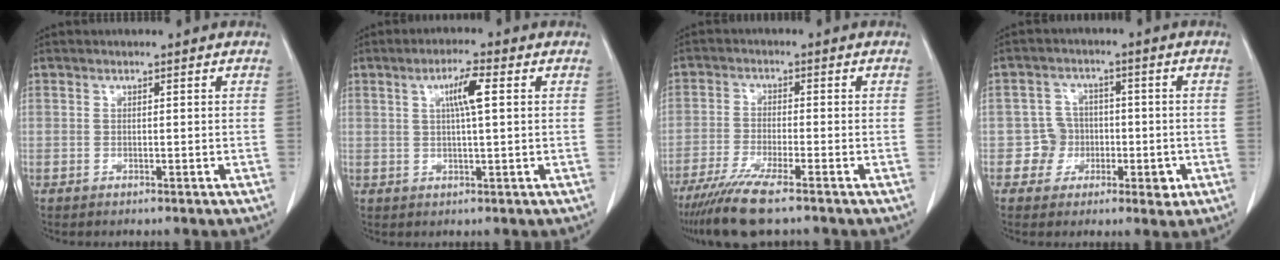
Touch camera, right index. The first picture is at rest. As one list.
[{"total": 4.6, "force": [1.3, 0.3, 4.4], "torque": [-0.081, 0.004, 0.022]}, {"total": 8.3, "force": [-6.2, 0.4, 5.6], "torque": [-0.103, -0.023, -0.110]}, {"total": 5.3, "force": [-1.2, 5.1, 1.1], "torque": [0.002, 0.017, -0.014]}]